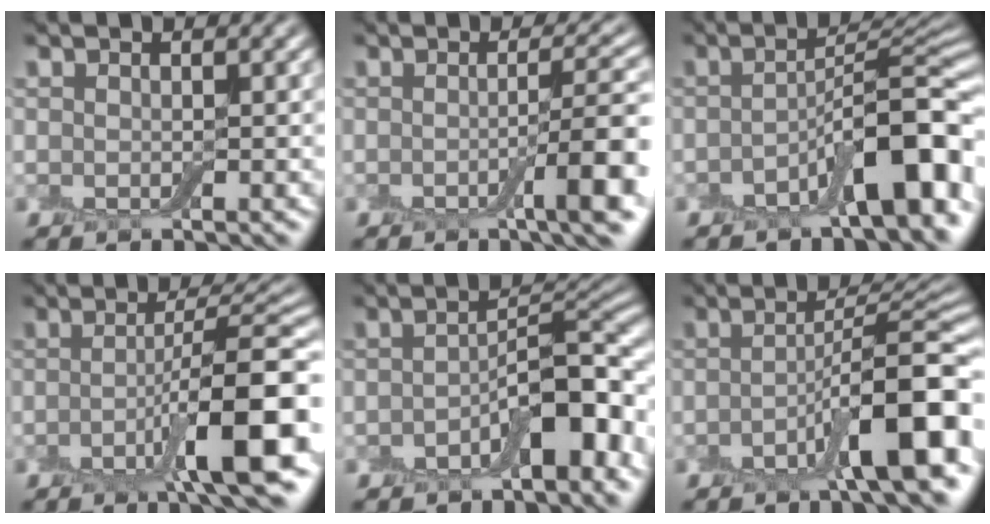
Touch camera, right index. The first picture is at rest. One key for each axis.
{"total": 6.0, "fx": -1.6, "fy": 1.0, "fz": 5.7, "tx": -0.078, "ty": 0.005, "tz": -0.028}
{"total": 8.4, "fx": -3.3, "fy": 2.6, "fz": 7.2, "tx": -0.103, "ty": 0.018, "tz": -0.061}
{"total": 8.6, "fx": -2.7, "fy": 1.4, "fz": 8.1, "tx": -0.115, "ty": 0.008, "tz": -0.052}
{"total": 6.8, "fx": -2.5, "fy": 2.9, "fz": 5.7, "tx": -0.073, "ty": 0.017, "tz": -0.044}
{"total": 8.9, "fx": -3.6, "fy": 2.0, "fz": 7.9, "tx": -0.109, "ty": 0.017, "tz": -0.065}